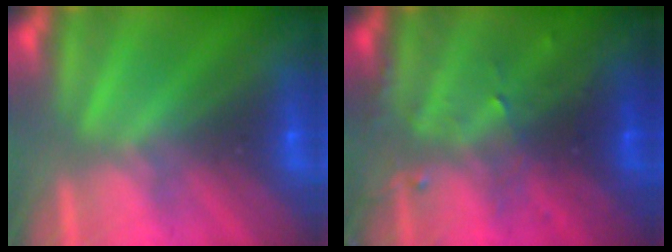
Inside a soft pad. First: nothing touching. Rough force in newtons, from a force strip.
{"total": 3.4}